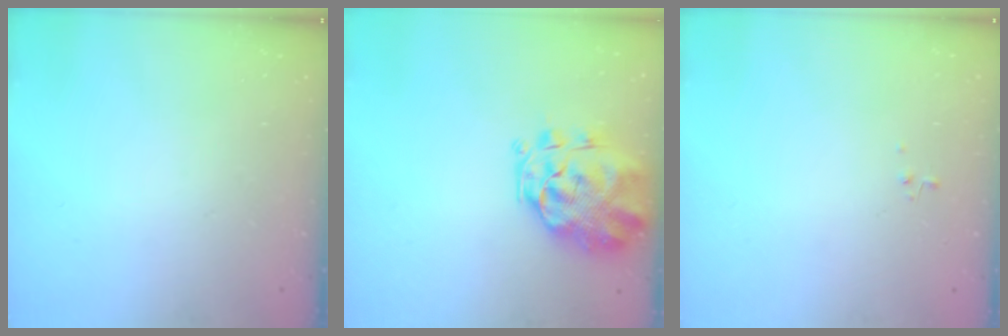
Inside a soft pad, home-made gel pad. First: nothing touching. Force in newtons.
{"total": 3.3, "press": 2.9, "slide": 1.6}
{"total": 0.9, "press": 0.8, "slide": 0.3}